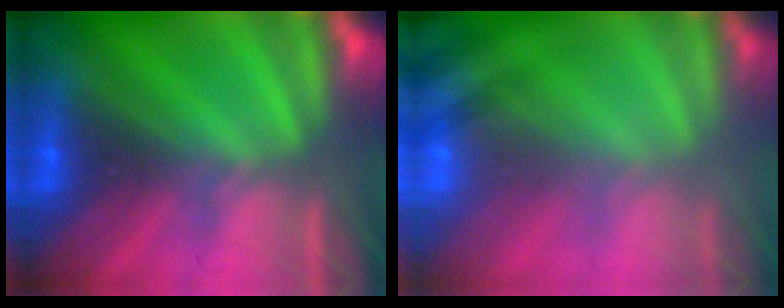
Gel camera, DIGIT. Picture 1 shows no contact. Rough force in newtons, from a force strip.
{"total": 7.5}